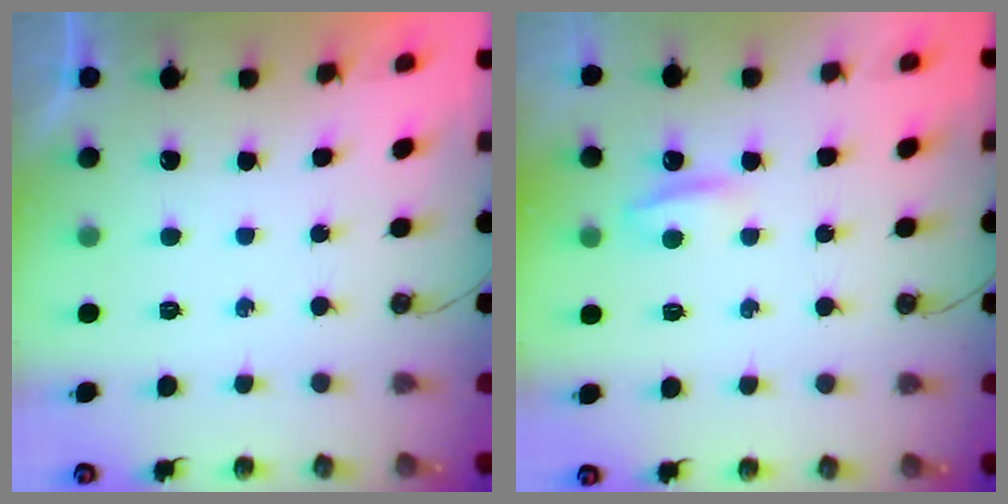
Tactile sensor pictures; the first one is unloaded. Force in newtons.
{"total": 4.5, "press": 4.4, "slide": 0.8}